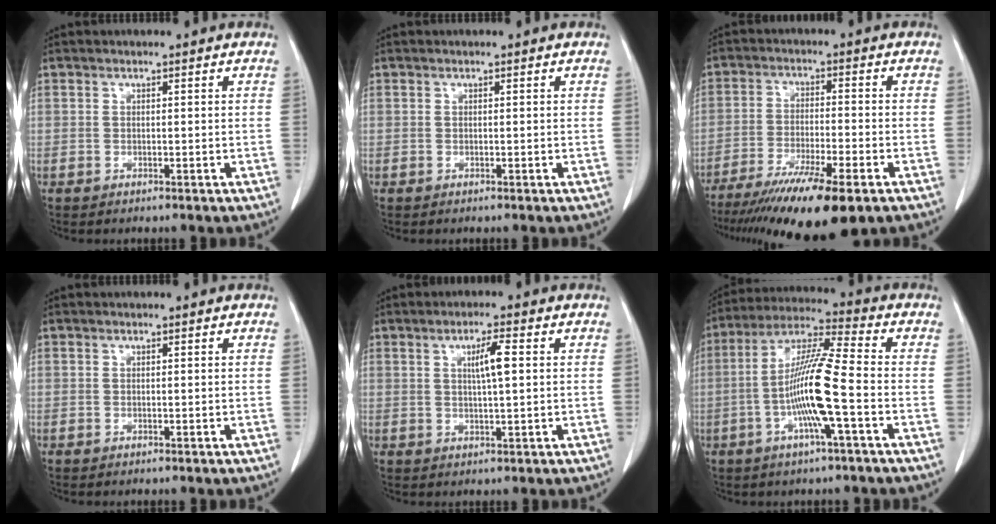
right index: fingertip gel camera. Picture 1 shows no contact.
{"total": 0.0}
{"total": 15.4, "force": [-11.0, 1.4, 10.8], "torque": [-0.170, -0.040, -0.178]}
{"total": 0.0}
{"total": 4.1, "force": [0.9, 0.2, 4.0], "torque": [-0.067, 0.000, 0.015]}
{"total": 12.2, "force": [-2.9, 0.0, 11.8], "torque": [-0.228, 0.006, -0.060]}